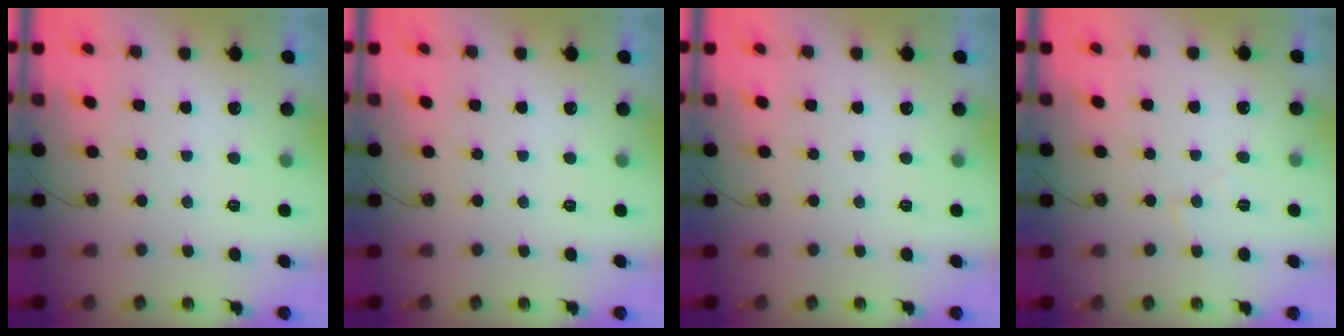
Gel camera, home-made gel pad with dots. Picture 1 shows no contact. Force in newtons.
{"total": 0.0}
{"total": 0.0}
{"total": 5.2, "press": 5.2, "slide": 0.9}